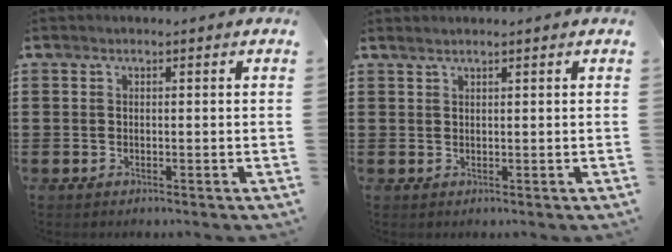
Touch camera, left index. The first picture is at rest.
{"total": 0.9, "force": [0.8, -0.1, 0.4], "torque": [-0.008, -0.001, 0.015]}